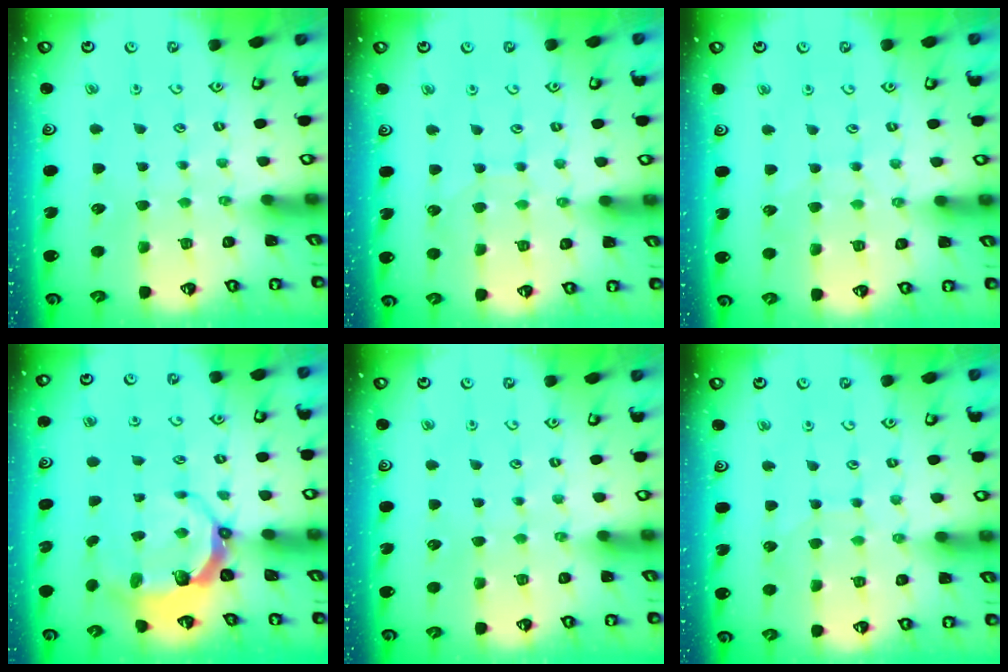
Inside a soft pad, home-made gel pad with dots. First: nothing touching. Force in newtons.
{"total": 3.8, "press": 3.7, "slide": 0.4}
{"total": 4.1, "press": 4.1, "slide": 0.4}
{"total": 6.8, "press": 5.4, "slide": 4.1}
{"total": 0.0}
{"total": 3.8, "press": 3.7, "slide": 0.4}